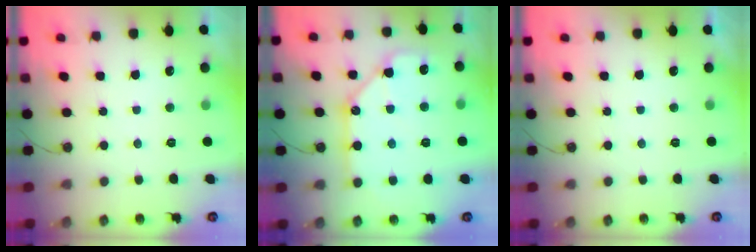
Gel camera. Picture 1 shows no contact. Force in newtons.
{"total": 11.5, "press": 11.4, "slide": 1.2}
{"total": 0.0}